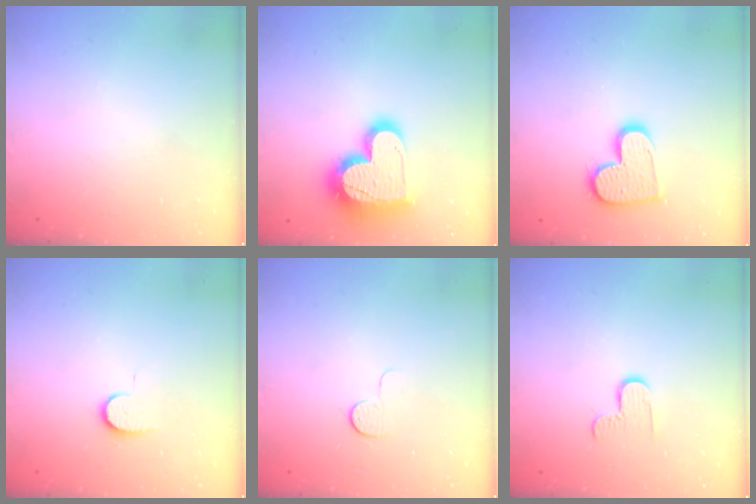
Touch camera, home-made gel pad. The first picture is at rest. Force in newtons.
{"total": 18.3, "press": 18.2, "slide": 1.2}
{"total": 13.8, "press": 13.7, "slide": 1.0}
{"total": 6.2, "press": 6.1, "slide": 0.7}
{"total": 5.0, "press": 4.9, "slide": 0.4}
{"total": 5.1, "press": 5.0, "slide": 0.5}